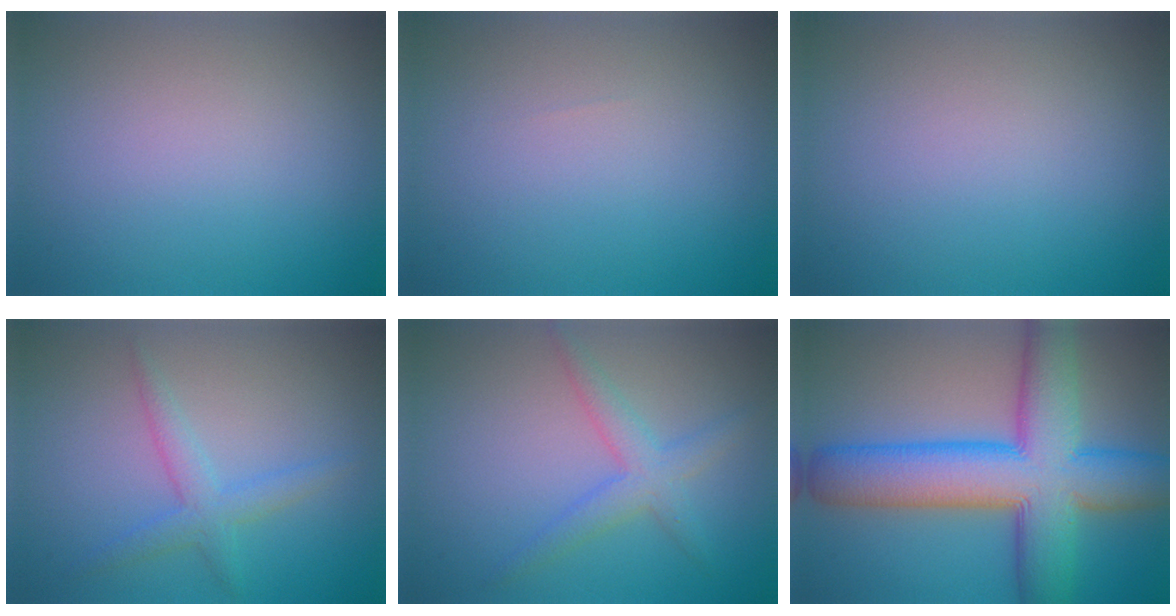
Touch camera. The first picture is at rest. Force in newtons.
{"total": 0.0}
{"total": 0.0}
{"total": 2.4, "press": 2.4, "slide": 0.1}
{"total": 2.9, "press": 2.9, "slide": 0.1}
{"total": 12.3, "press": 12.3, "slide": 0.3}